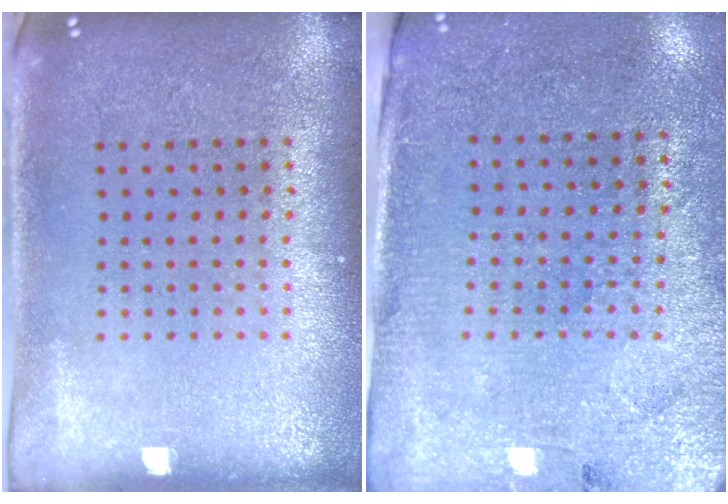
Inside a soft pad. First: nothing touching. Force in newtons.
{"total": 2.8, "press": 2.6, "slide": 1.2}